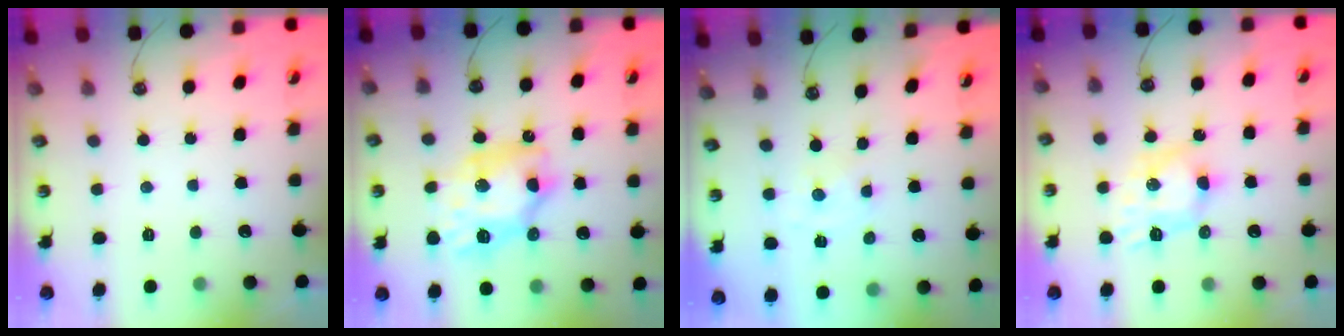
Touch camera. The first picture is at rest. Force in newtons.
{"total": 12.8, "press": 12.7, "slide": 1.3}
{"total": 0.0}
{"total": 7.7, "press": 7.7, "slide": 0.2}